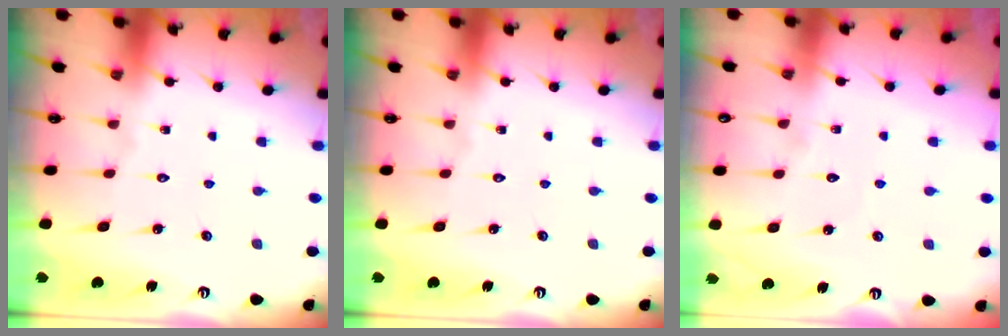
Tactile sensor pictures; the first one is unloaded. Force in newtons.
{"total": 0.0}
{"total": 2.0, "press": 2.0, "slide": 0.2}